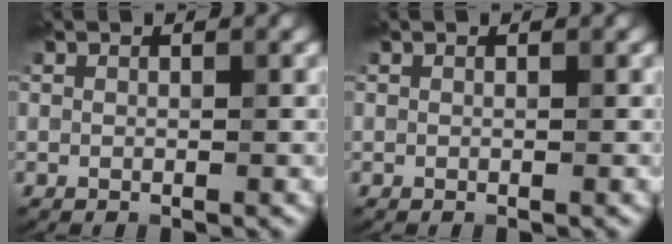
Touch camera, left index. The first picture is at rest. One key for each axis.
{"total": 0.0}